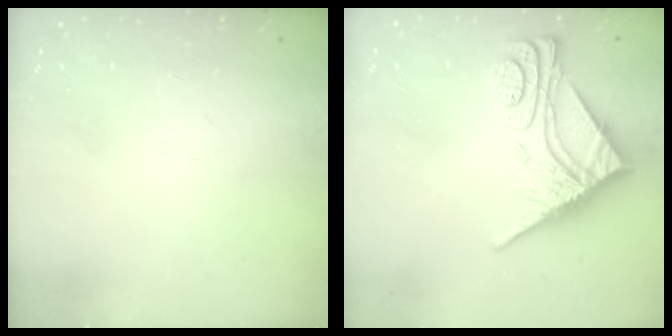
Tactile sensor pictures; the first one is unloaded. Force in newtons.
{"total": 11.3, "press": 11.2, "slide": 1.4}